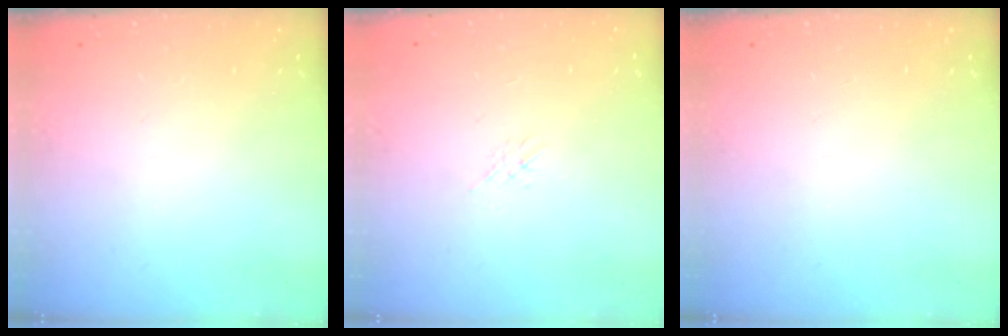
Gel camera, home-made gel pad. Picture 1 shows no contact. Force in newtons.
{"total": 1.7, "press": 1.6, "slide": 0.4}
{"total": 0.0}